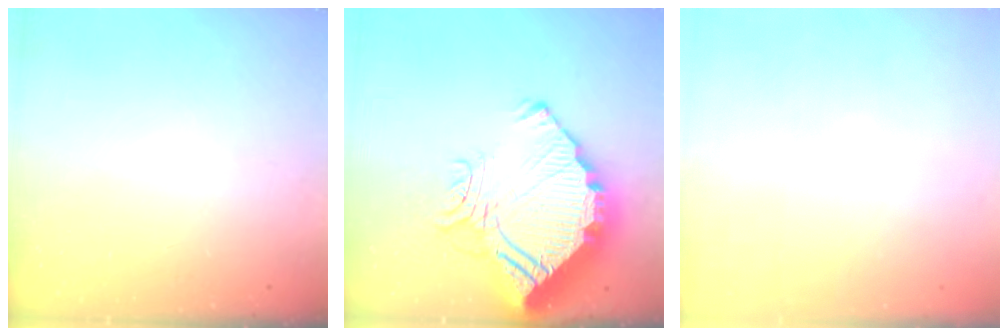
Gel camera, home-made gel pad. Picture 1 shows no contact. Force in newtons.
{"total": 20.4, "press": 20.3, "slide": 1.8}
{"total": 3.4, "press": 3.2, "slide": 1.3}